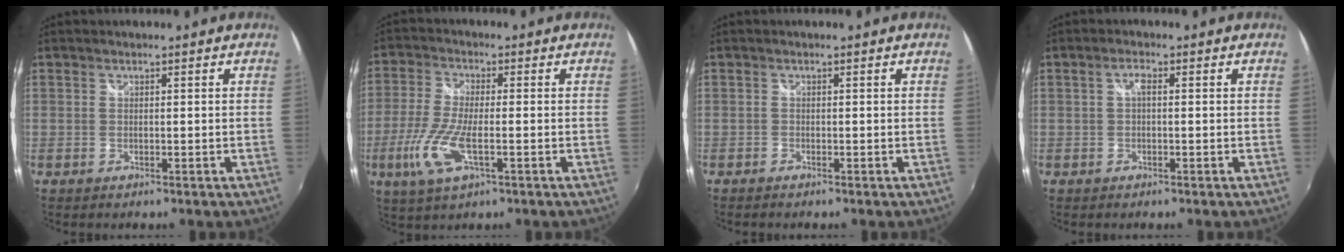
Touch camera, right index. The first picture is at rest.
{"total": 9.8, "force": [-3.4, 3.0, 8.7], "torque": [-0.196, -0.014, -0.068]}
{"total": 0.7, "force": [-0.6, 0.0, 0.3], "torque": [-0.008, -0.001, -0.013]}
{"total": 1.6, "force": [0.1, 0.5, 1.5], "torque": [-0.029, 0.007, -0.001]}